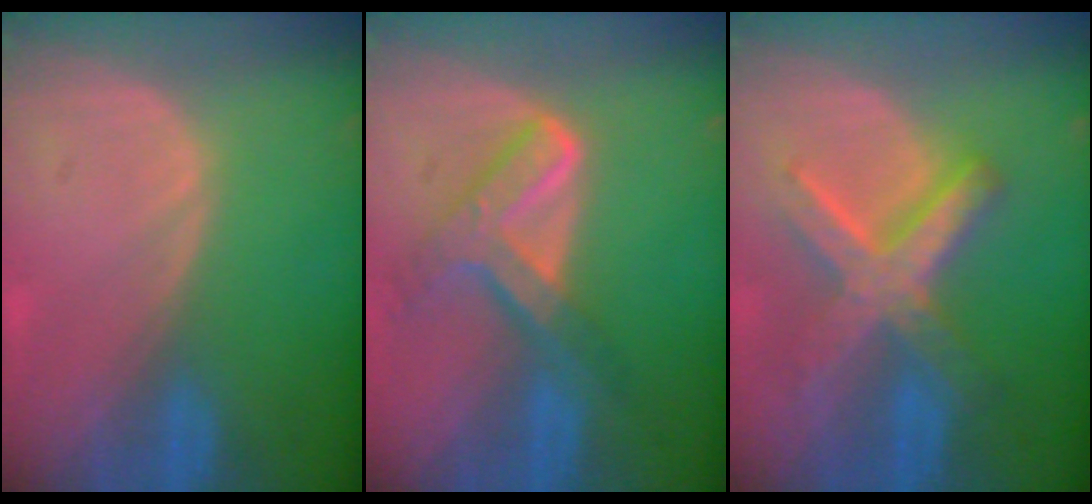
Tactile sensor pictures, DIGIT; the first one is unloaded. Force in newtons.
{"total": 7.6, "press": 6.3, "slide": 4.3}
{"total": 8.7, "press": 8.6, "slide": 0.8}